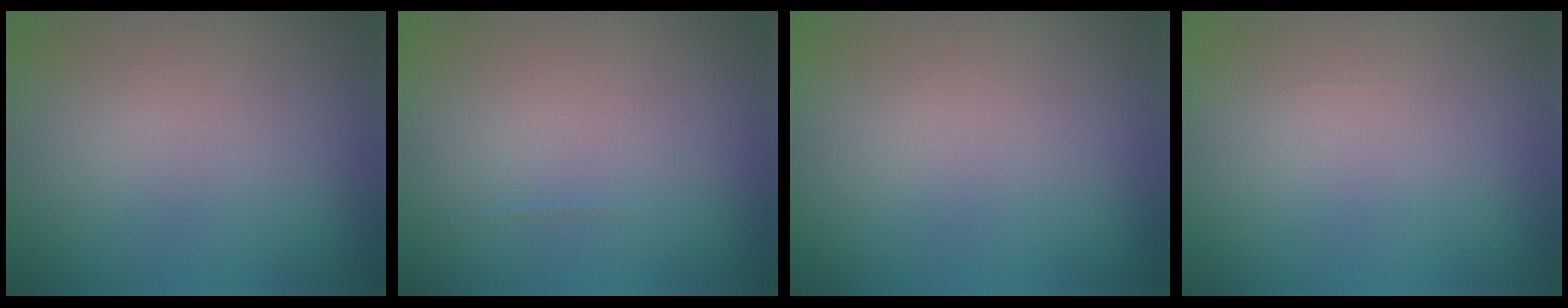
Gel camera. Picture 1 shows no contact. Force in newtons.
{"total": 0.0}
{"total": 0.0}
{"total": 0.0}